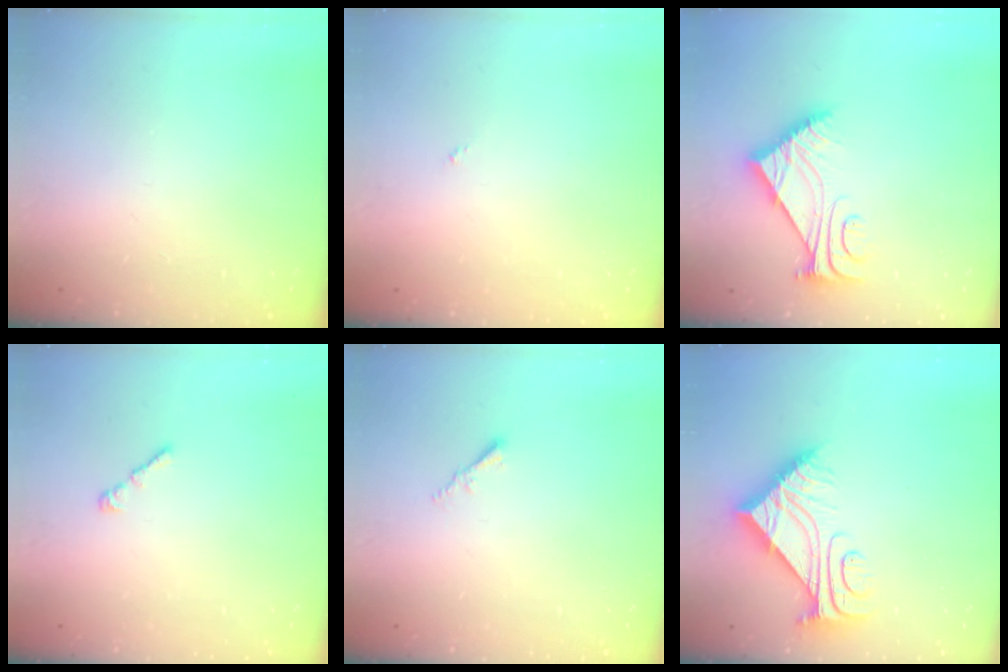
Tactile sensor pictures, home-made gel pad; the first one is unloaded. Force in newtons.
{"total": 0.0}
{"total": 8.1, "press": 8.0, "slide": 1.0}
{"total": 2.2, "press": 2.1, "slide": 0.6}
{"total": 1.5, "press": 1.5, "slide": 0.4}
{"total": 9.9, "press": 9.8, "slide": 0.9}